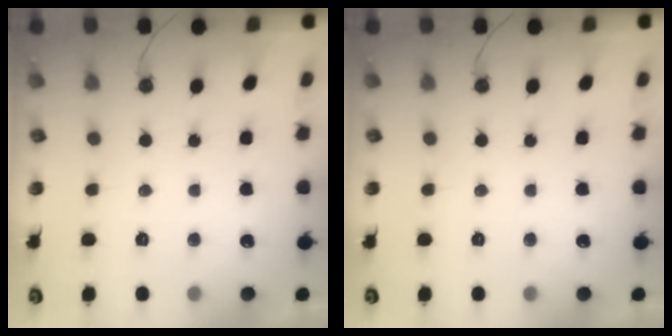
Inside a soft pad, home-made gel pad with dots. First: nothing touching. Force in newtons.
{"total": 0.0}